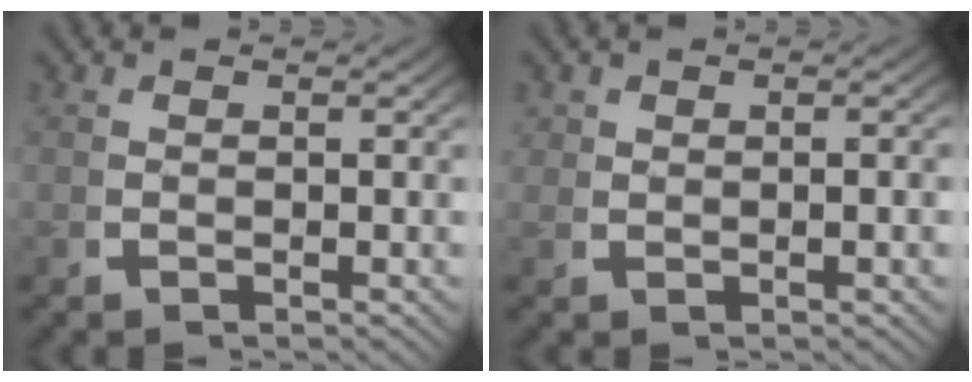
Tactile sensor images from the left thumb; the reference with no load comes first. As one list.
[{"total": 1.0, "force": [0.5, 0.7, 0.7], "torque": [-0.017, -0.005, 0.013]}]